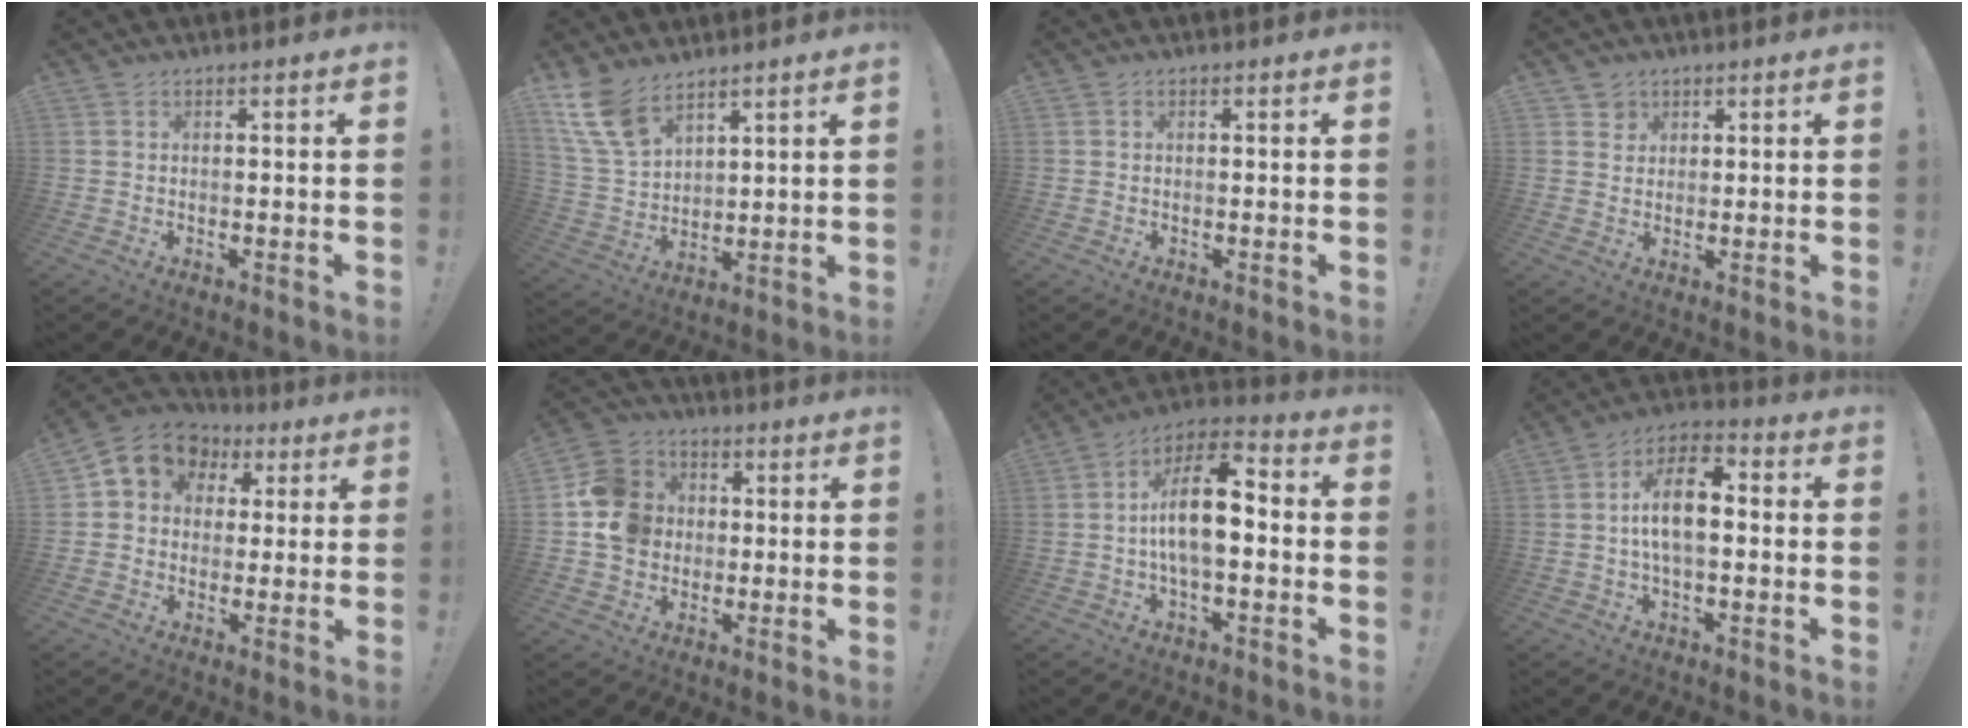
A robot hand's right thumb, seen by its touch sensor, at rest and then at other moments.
{"total": 11.8, "force": [8.3, 5.8, 6.0], "torque": [-0.130, -0.038, 0.167]}
{"total": 0.0}
{"total": 2.8, "force": [1.8, 2.2, 0.2], "torque": [0.004, -0.013, 0.030]}
{"total": 8.6, "force": [2.8, 7.4, 3.3], "torque": [-0.044, -0.010, 0.057]}
{"total": 12.6, "force": [0.4, 11.5, 5.1], "torque": [-0.076, 0.013, 0.015]}
{"total": 14.0, "force": [-0.5, 6.1, 12.6], "torque": [-0.218, 0.004, -0.012]}
{"total": 11.6, "force": [0.1, 5.8, 10.1], "torque": [-0.170, 0.009, 0.001]}